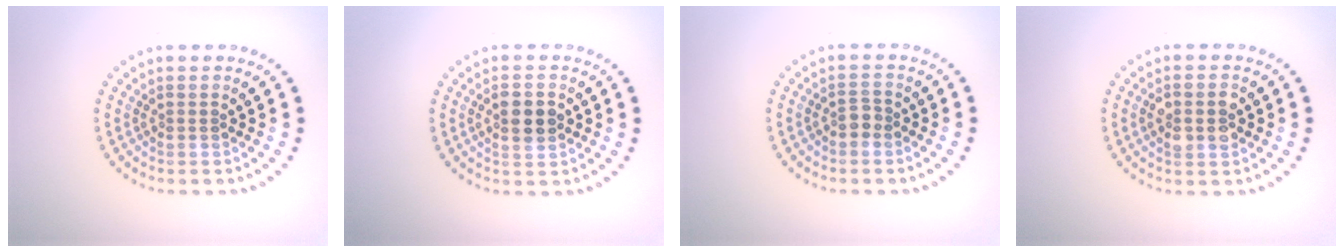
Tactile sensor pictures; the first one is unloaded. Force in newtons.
{"total": 2.9, "press": 2.9, "slide": 0.1}
{"total": 1.3, "press": 1.1, "slide": 0.7}
{"total": 2.7, "press": 2.7, "slide": 0.2}